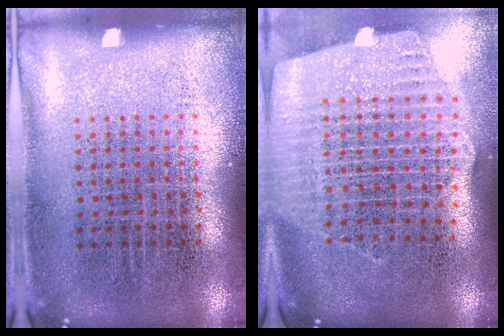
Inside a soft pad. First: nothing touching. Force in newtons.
{"total": 2.5, "press": 2.2, "slide": 1.3}